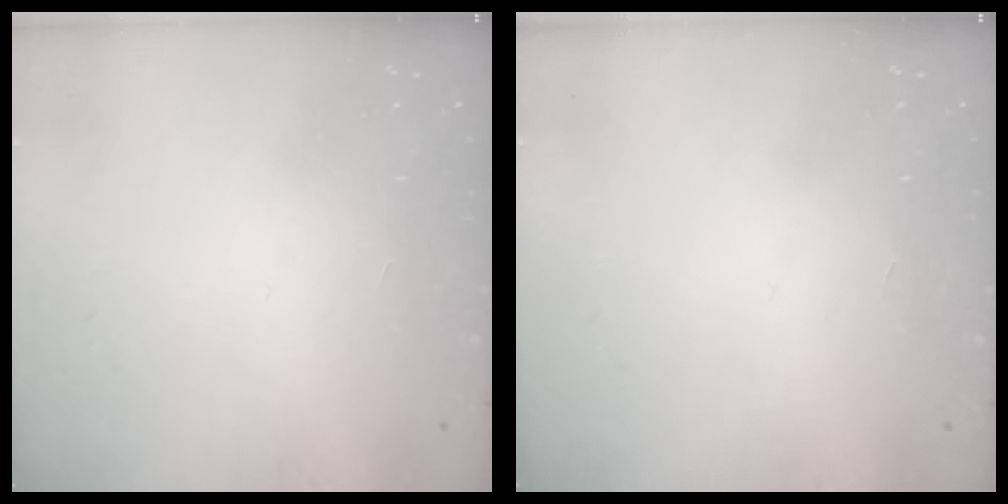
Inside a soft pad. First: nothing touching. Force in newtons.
{"total": 0.0}